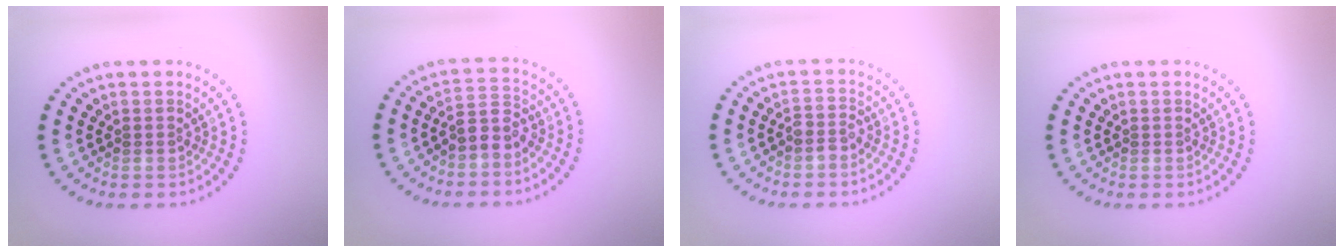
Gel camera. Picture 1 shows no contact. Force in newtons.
{"total": 2.3, "press": 2.0, "slide": 1.2}
{"total": 1.4, "press": 1.1, "slide": 0.8}
{"total": 0.0}